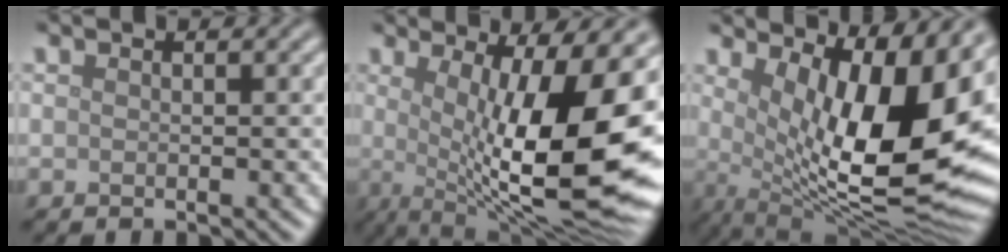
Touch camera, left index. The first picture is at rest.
{"total": 16.3, "force": [0.1, 5.1, 15.4], "torque": [-0.205, -0.007, 0.007]}
{"total": 13.9, "force": [3.0, 4.9, 12.7], "torque": [-0.177, -0.024, 0.064]}